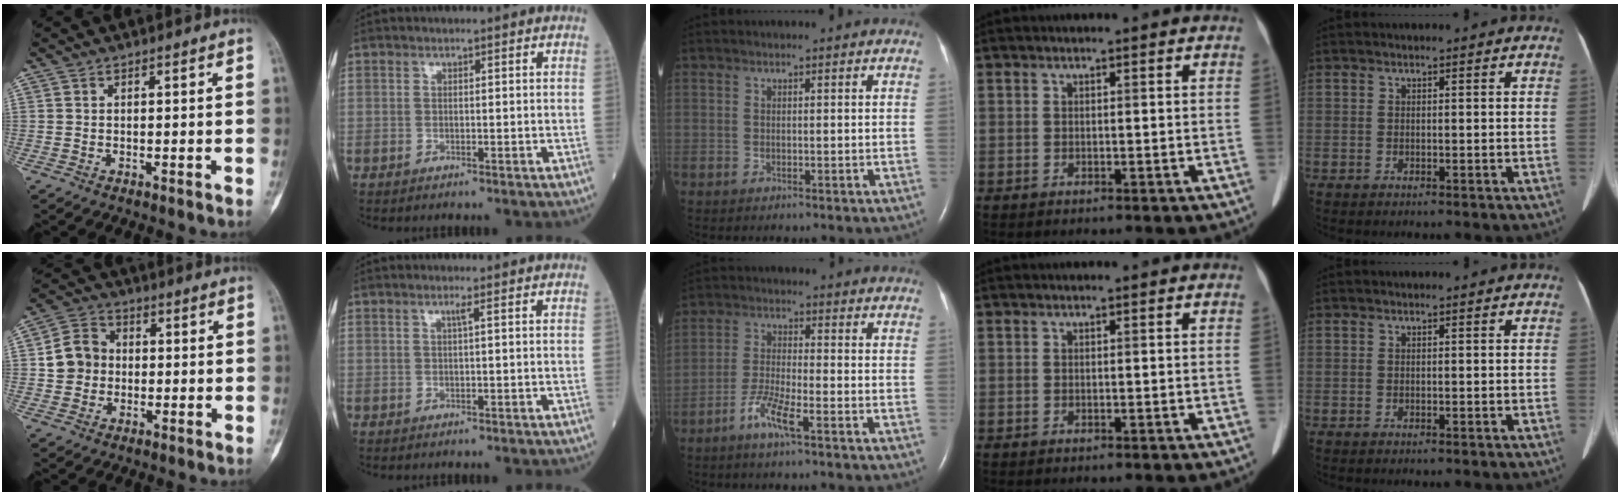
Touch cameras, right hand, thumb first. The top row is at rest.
{"thumb": {"total": 7.4, "force": [-0.2, 6.6, 3.3], "torque": [-0.038, 0.017, -0.015]}, "index": {"total": 0.8, "force": [0.2, -0.3, 0.7], "torque": [-0.019, -0.002, 0.008]}, "middle": {"total": 5.5, "force": [-3.4, 0.4, 4.4], "torque": [-0.095, -0.006, -0.069]}}